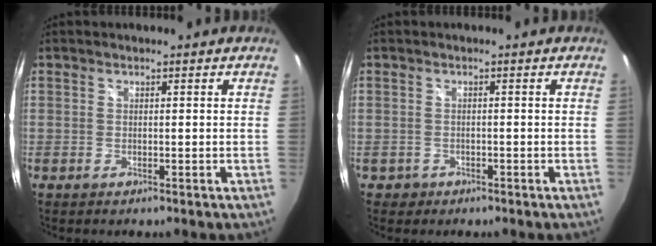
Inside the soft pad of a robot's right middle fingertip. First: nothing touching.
{"total": 1.9, "force": [-0.9, 1.7, 0.3], "torque": [-0.012, -0.003, -0.012]}